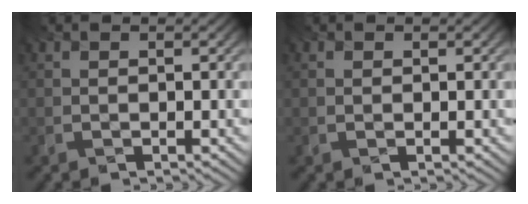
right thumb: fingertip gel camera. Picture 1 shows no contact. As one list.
[{"total": 0.0}]